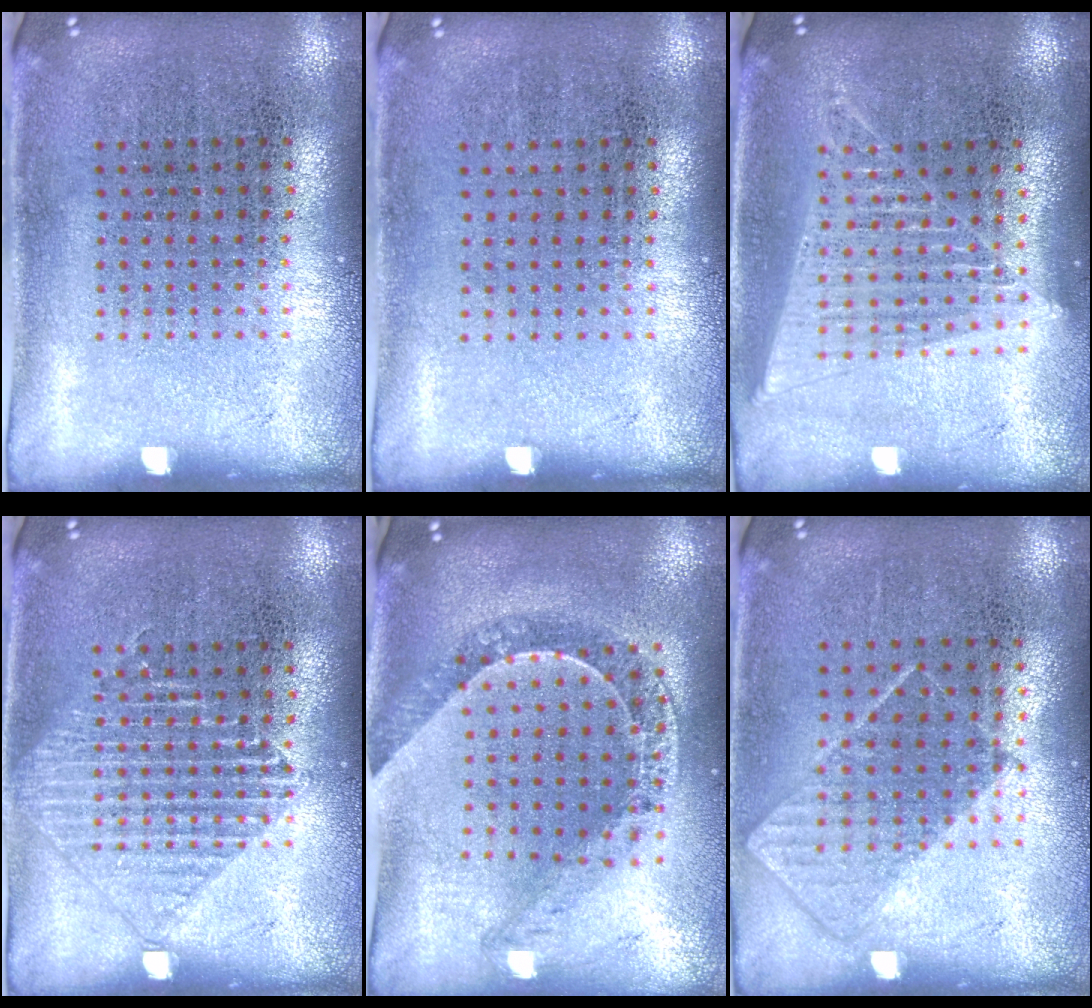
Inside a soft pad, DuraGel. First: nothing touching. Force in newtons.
{"total": 0.0}
{"total": 1.6, "press": 1.5, "slide": 0.6}
{"total": 2.0, "press": 2.0, "slide": 0.3}
{"total": 1.0, "press": 1.0, "slide": 0.3}
{"total": 0.8, "press": 0.6, "slide": 0.4}